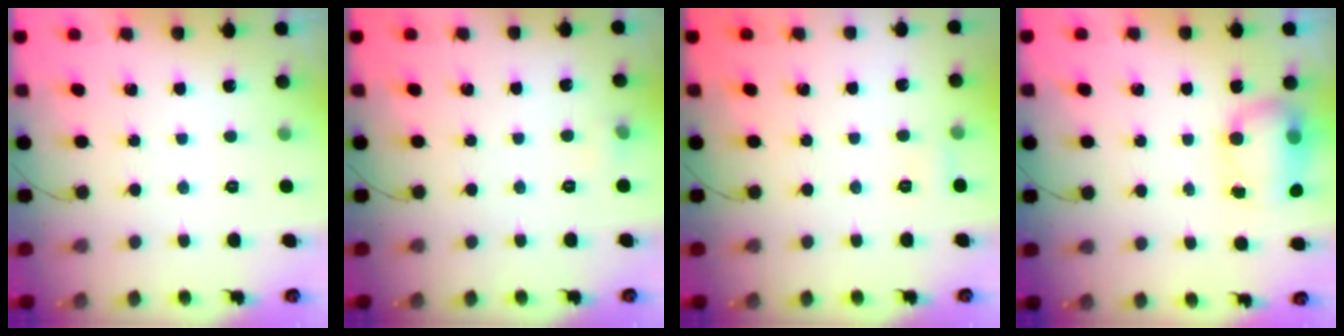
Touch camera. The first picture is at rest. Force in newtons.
{"total": 3.9, "press": 3.7, "slide": 1.2}
{"total": 4.8, "press": 4.6, "slide": 1.3}
{"total": 7.1, "press": 7.1, "slide": 0.7}